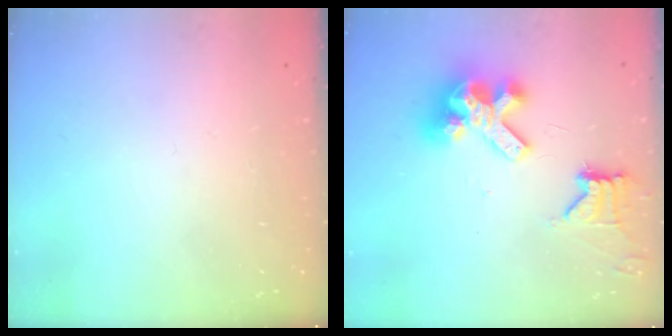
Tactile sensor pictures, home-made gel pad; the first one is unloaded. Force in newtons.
{"total": 12.5, "press": 12.4, "slide": 1.6}